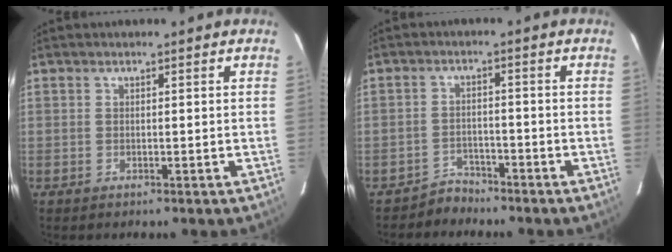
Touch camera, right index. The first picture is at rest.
{"total": 3.4, "force": [-2.9, 1.7, -0.7], "torque": [0.009, 0.012, -0.051]}